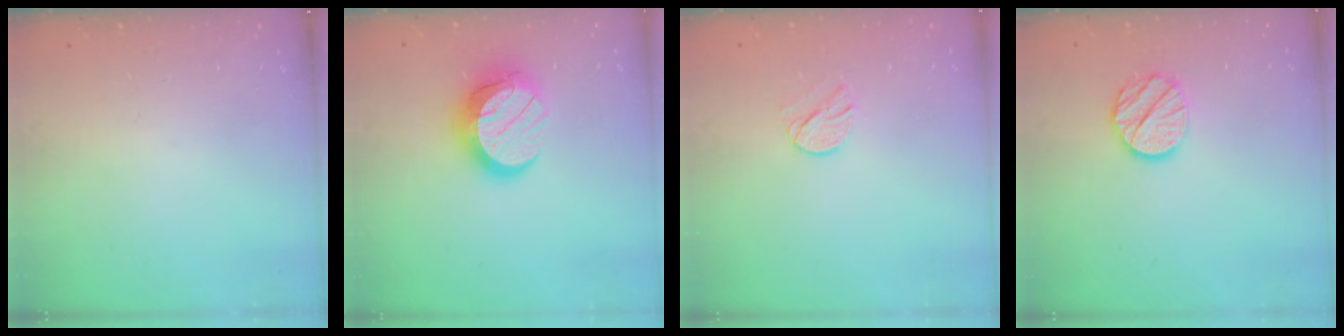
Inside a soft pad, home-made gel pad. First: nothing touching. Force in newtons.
{"total": 13.1, "press": 13.0, "slide": 1.1}
{"total": 7.3, "press": 7.3, "slide": 0.4}
{"total": 10.5, "press": 10.4, "slide": 0.7}